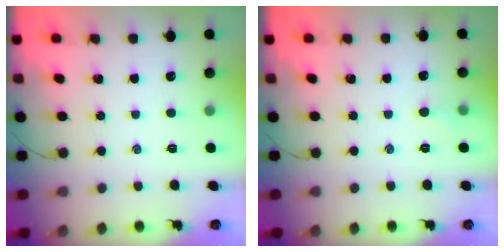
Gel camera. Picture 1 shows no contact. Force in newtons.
{"total": 2.6, "press": 2.4, "slide": 0.8}